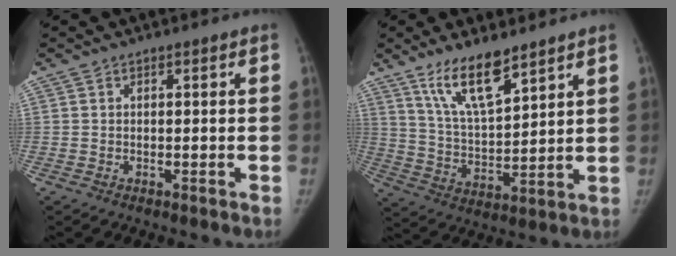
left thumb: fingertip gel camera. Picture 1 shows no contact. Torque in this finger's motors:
{"motor_torque": [0.07, 0.05, 0.17, 0.10, 0.15]}